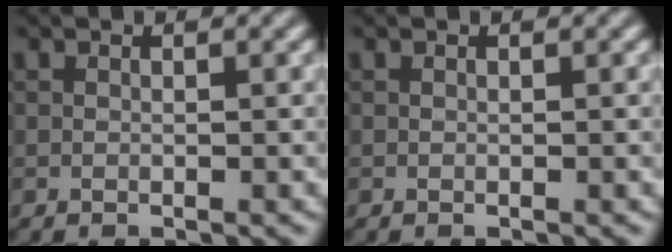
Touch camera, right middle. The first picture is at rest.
{"total": 0.0}